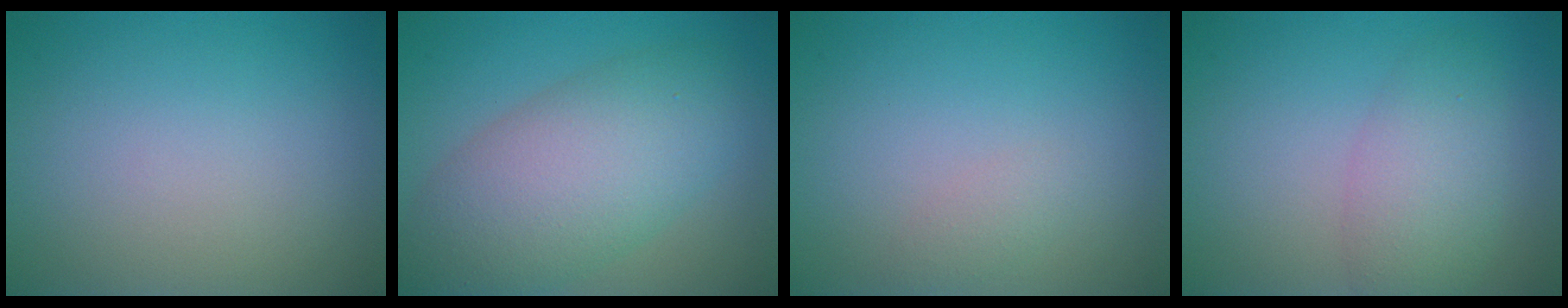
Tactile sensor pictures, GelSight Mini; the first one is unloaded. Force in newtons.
{"total": 8.6, "press": 8.6, "slide": 0.6}
{"total": 1.1, "press": 1.1, "slide": 0.0}
{"total": 3.8, "press": 3.8, "slide": 0.1}